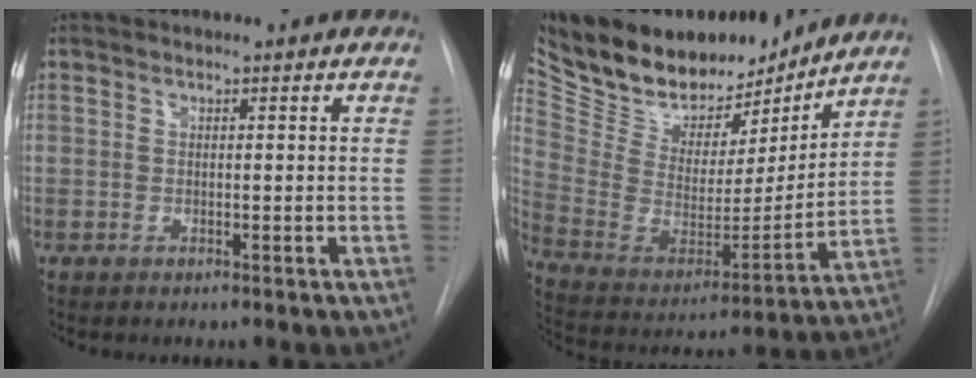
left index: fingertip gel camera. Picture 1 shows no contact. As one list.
[{"total": 21.3, "force": [18.2, 7.5, 8.0], "torque": [-0.153, -0.012, 0.304]}]